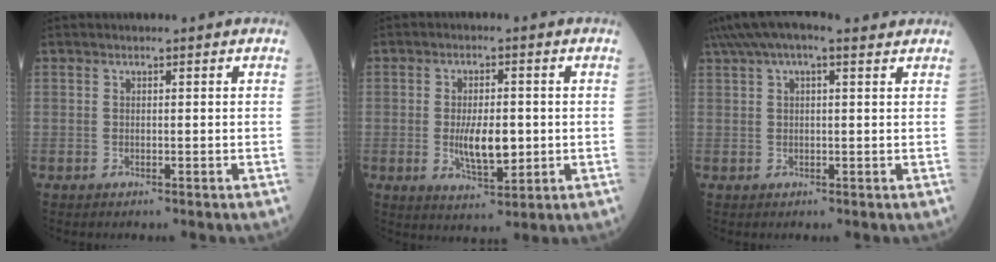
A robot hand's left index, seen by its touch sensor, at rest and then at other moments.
{"total": 7.0, "force": [-0.7, 2.9, 6.4], "torque": [-0.119, -0.013, -0.005]}
{"total": 8.6, "force": [6.1, 2.6, 5.4], "torque": [-0.104, 0.050, 0.104]}